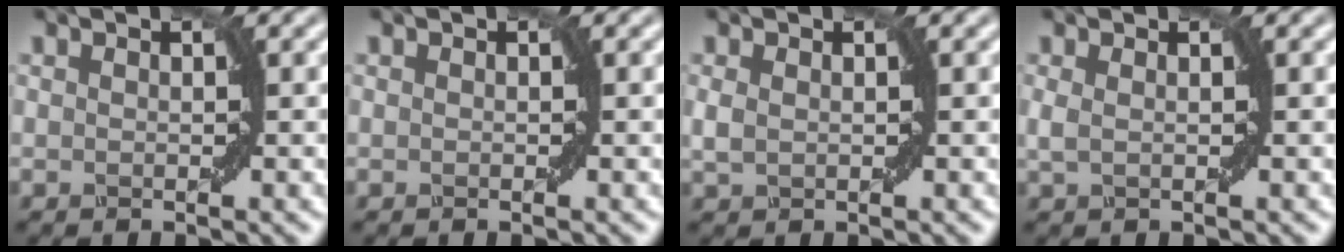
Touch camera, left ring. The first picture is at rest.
{"total": 0.0}
{"total": 0.8, "force": [0.1, 0.6, 0.5], "torque": [-0.014, 0.000, 0.007]}
{"total": 0.8, "force": [0.2, 0.3, 0.7], "torque": [-0.014, -0.001, 0.005]}